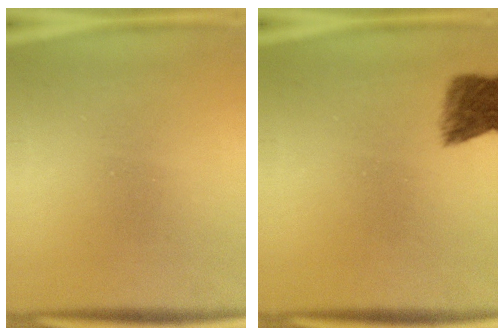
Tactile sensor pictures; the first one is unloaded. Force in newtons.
{"total": 5.2}